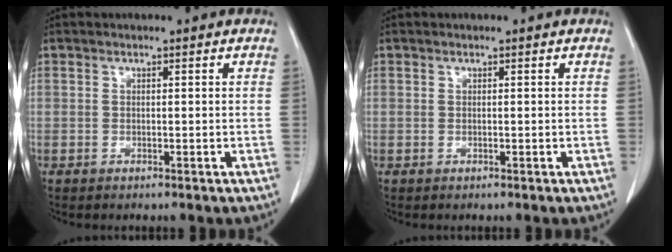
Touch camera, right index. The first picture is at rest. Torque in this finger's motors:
{"motor_torque": [0.00, 0.00, 0.00, 0.00]}